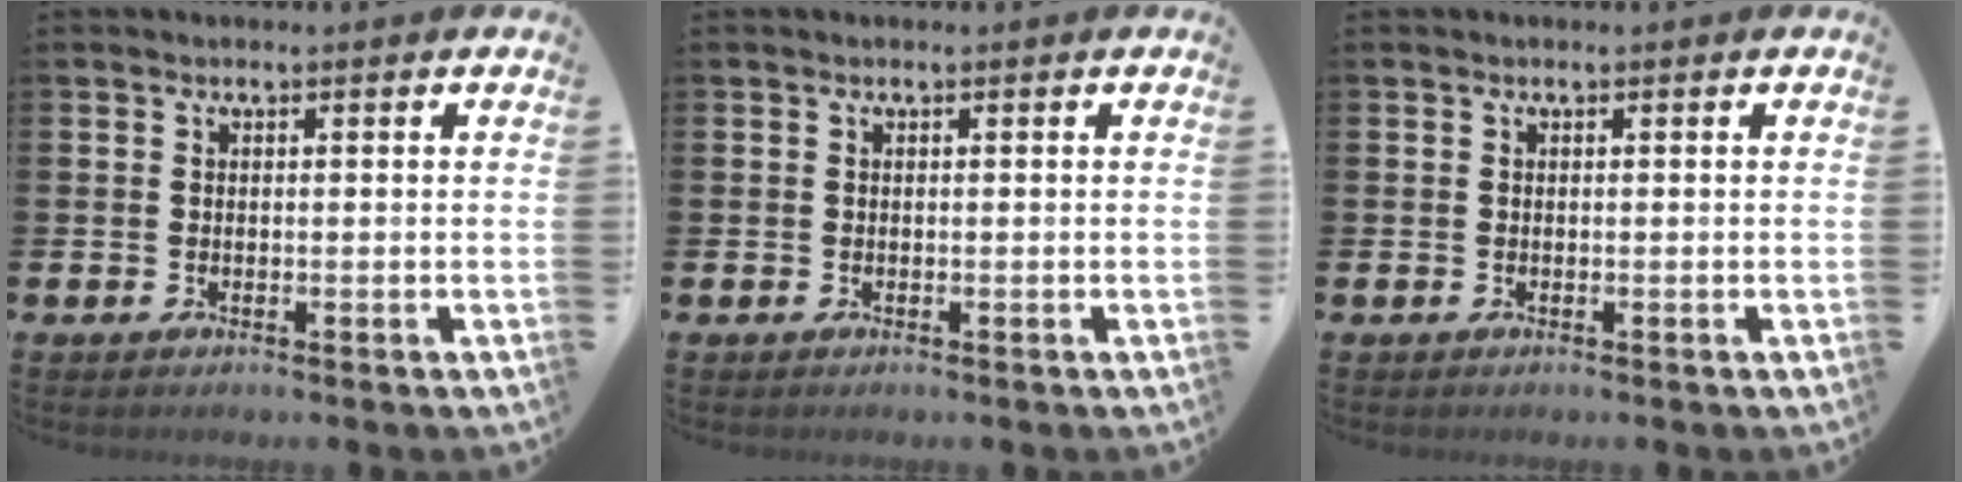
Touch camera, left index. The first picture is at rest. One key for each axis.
{"total": 0.0}
{"total": 0.0}